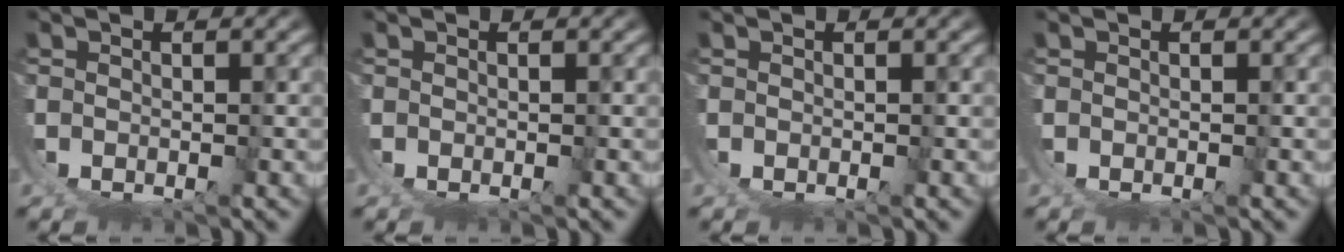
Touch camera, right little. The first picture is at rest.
{"total": 0.0}
{"total": 0.0}
{"total": 0.0}